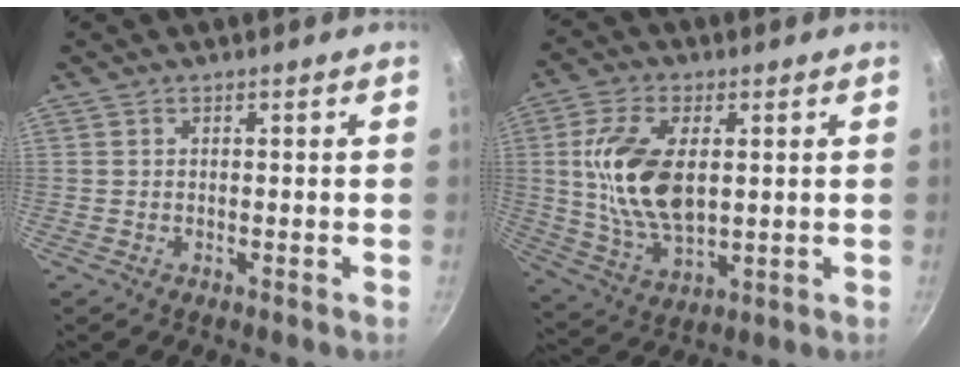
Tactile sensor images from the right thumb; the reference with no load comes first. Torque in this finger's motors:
{"motor_torque": [-0.15, 0.62, 1.08, 0.21, 0.17]}